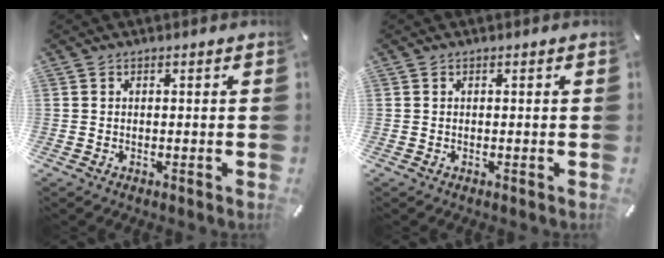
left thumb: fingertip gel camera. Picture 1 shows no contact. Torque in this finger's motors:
{"motor_torque": [0.00, 0.00, 0.00, 0.00, 0.00]}